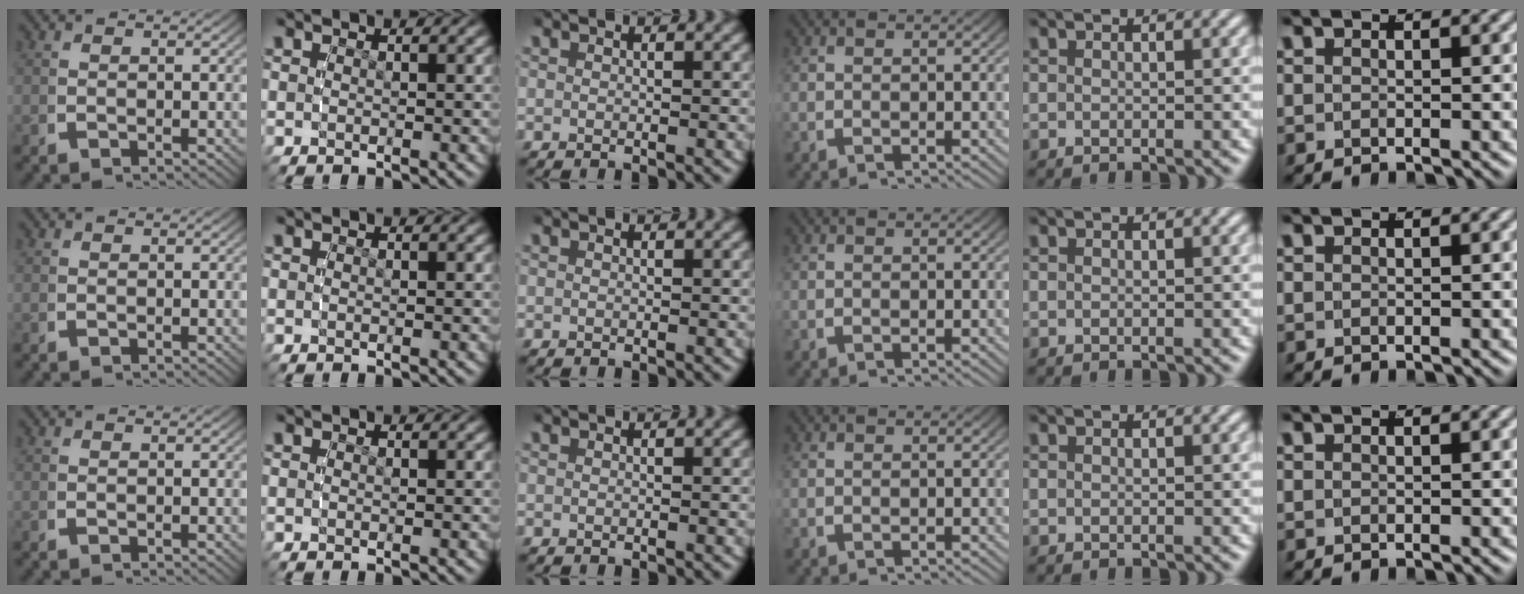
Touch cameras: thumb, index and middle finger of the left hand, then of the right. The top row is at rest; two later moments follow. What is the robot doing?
{"motion": "reach", "object": "jar lid"}